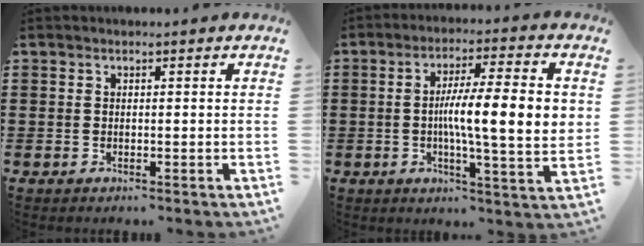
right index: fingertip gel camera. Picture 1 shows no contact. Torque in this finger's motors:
{"motor_torque": [2.14, 0.00, 1.05, 0.21]}